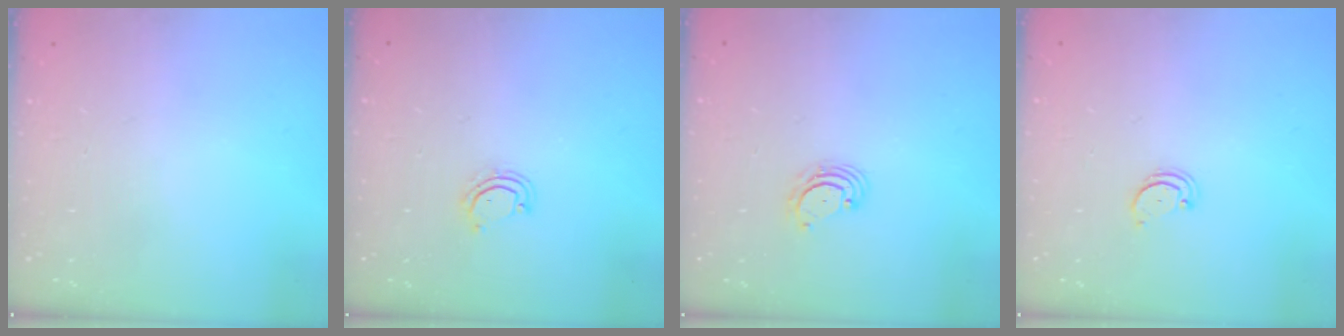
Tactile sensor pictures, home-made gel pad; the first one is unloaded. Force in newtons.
{"total": 3.5, "press": 3.4, "slide": 0.3}
{"total": 3.8, "press": 3.8, "slide": 0.5}
{"total": 2.0, "press": 2.0, "slide": 0.2}